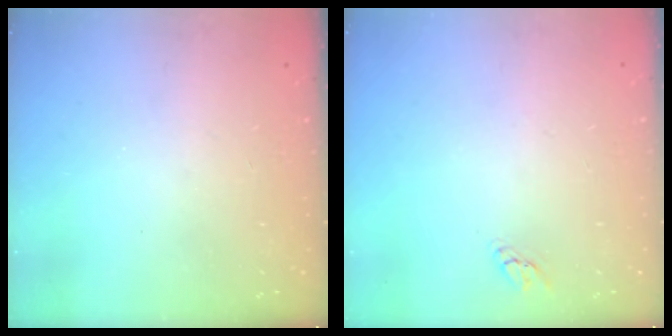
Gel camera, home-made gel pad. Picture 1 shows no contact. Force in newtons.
{"total": 2.7, "press": 2.7, "slide": 0.1}